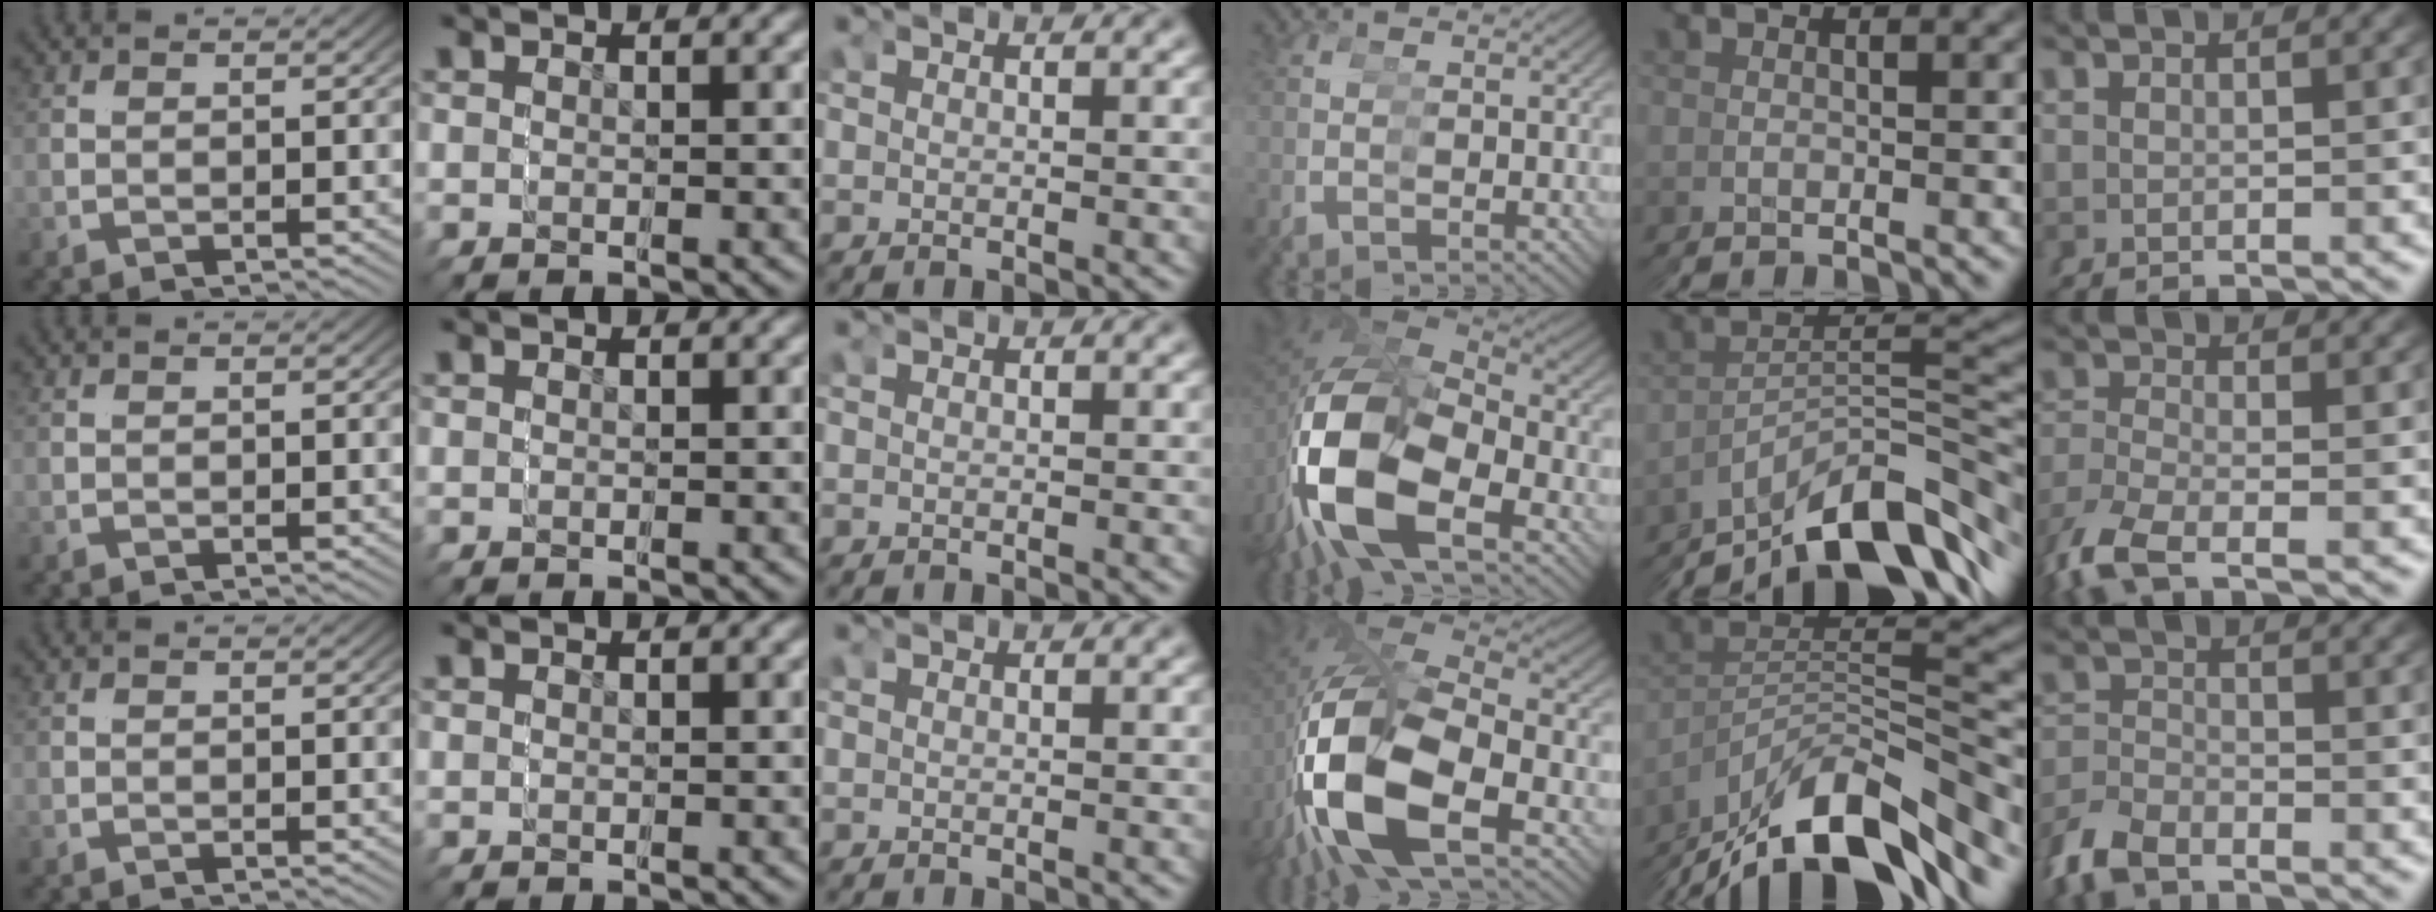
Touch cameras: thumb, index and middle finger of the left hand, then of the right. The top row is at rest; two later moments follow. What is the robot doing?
{"motion": "grasp_and_lifting", "object": "markers"}